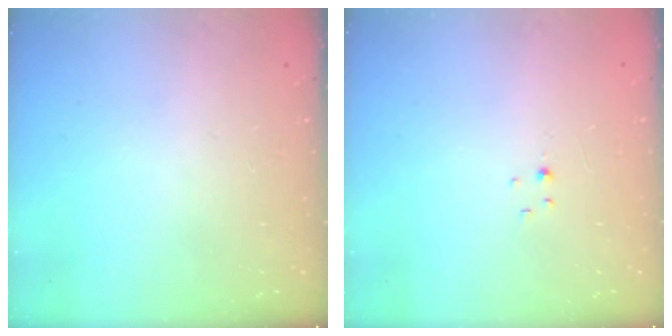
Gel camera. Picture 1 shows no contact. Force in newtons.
{"total": 1.1, "press": 1.1, "slide": 0.2}